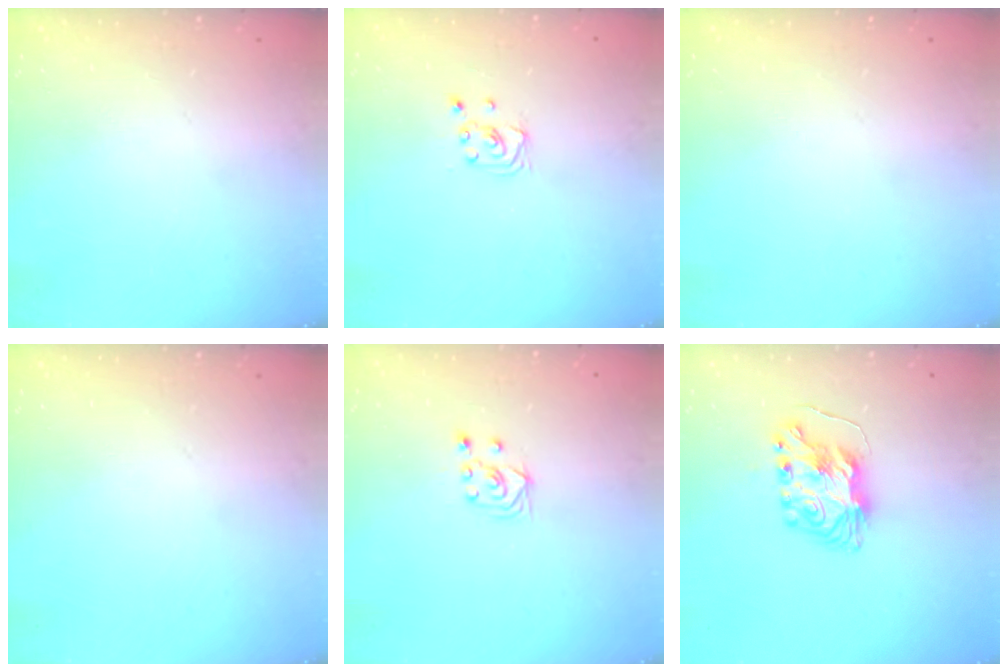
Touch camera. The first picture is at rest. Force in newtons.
{"total": 2.3, "press": 2.3, "slide": 0.2}
{"total": 0.0}
{"total": 0.0}
{"total": 2.8, "press": 2.6, "slide": 1.1}
{"total": 8.1, "press": 8.0, "slide": 0.8}